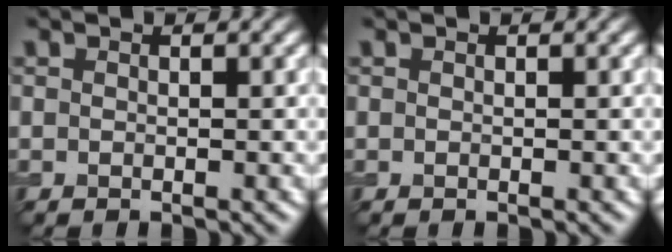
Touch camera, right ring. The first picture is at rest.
{"total": 0.0}